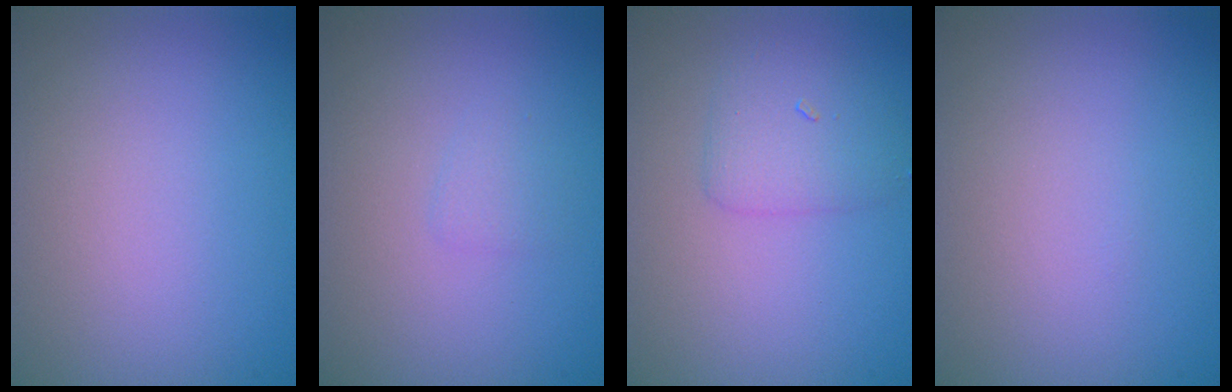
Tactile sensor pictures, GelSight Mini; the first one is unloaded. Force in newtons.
{"total": 0.8, "press": 0.8, "slide": 0.0}
{"total": 2.3, "press": 2.3, "slide": 0.1}
{"total": 0.0}